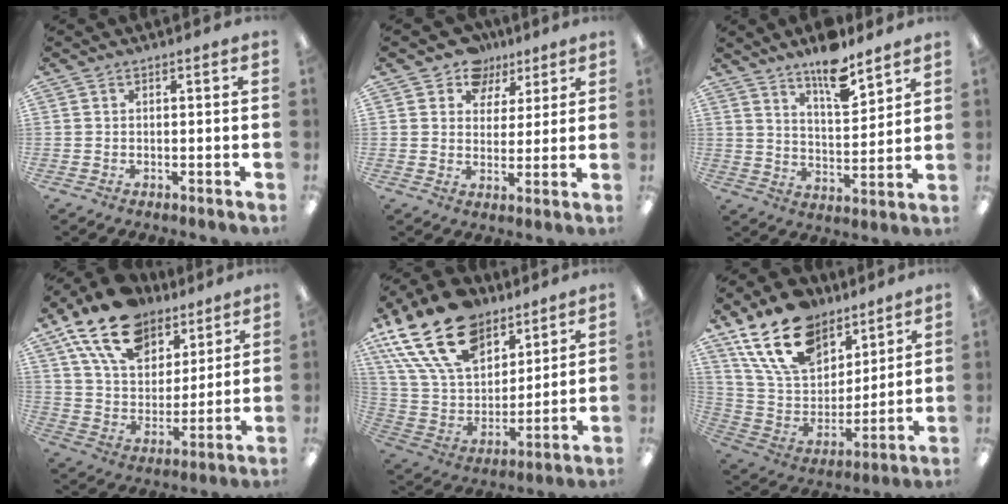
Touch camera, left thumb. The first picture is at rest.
{"total": 8.2, "force": [5.6, 5.9, 1.2], "torque": [-0.021, -0.039, 0.102]}
{"total": 11.5, "force": [9.1, 3.7, 6.1], "torque": [-0.088, -0.060, 0.156]}
{"total": 18.6, "force": [12.5, 10.6, 8.8], "torque": [-0.174, -0.058, 0.232]}
{"total": 23.5, "force": [14.0, 14.0, 12.6], "torque": [-0.262, -0.076, 0.256]}
{"total": 20.4, "force": [13.5, 11.7, 9.9], "torque": [-0.191, -0.063, 0.250]}